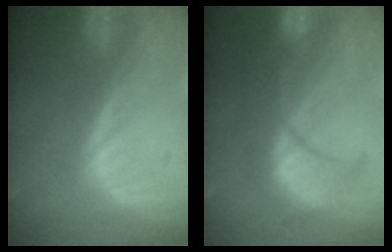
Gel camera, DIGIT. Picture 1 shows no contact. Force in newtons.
{"total": 9.5, "press": 8.9, "slide": 3.3}